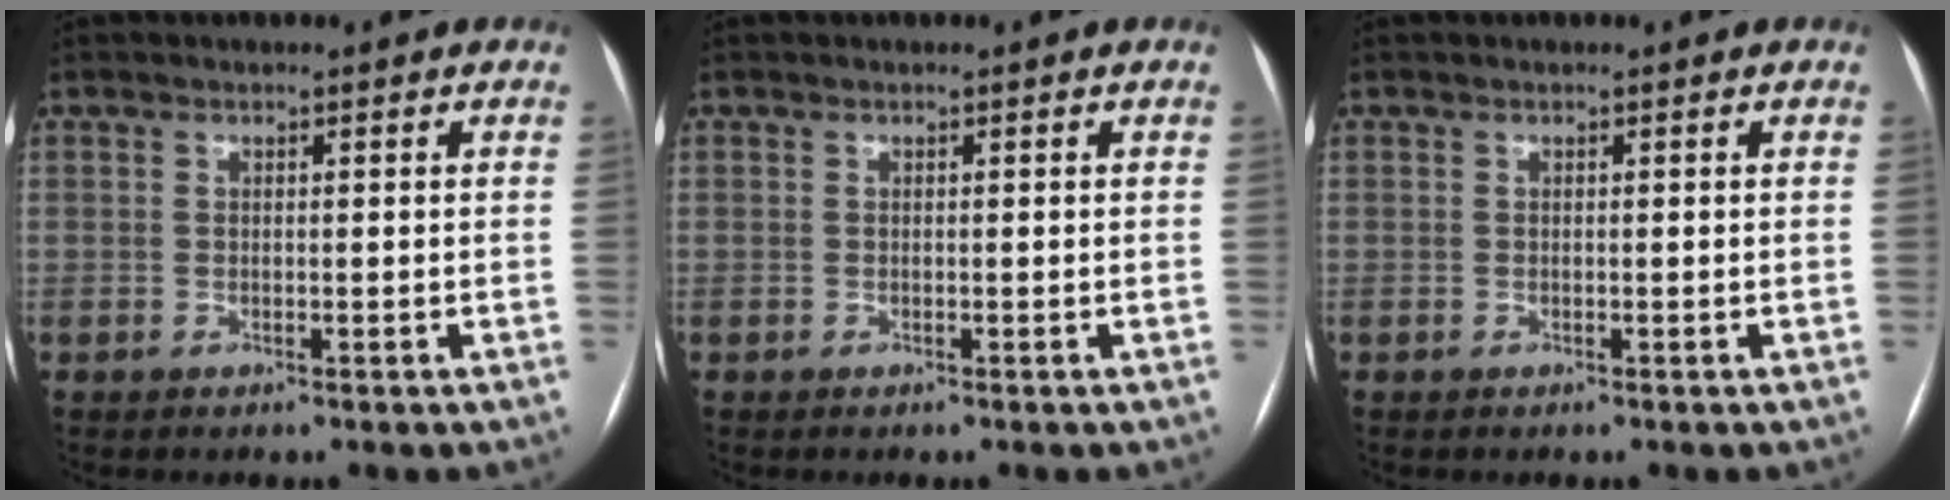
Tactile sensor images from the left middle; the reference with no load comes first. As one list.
[{"total": 0.0}, {"total": 0.0}]